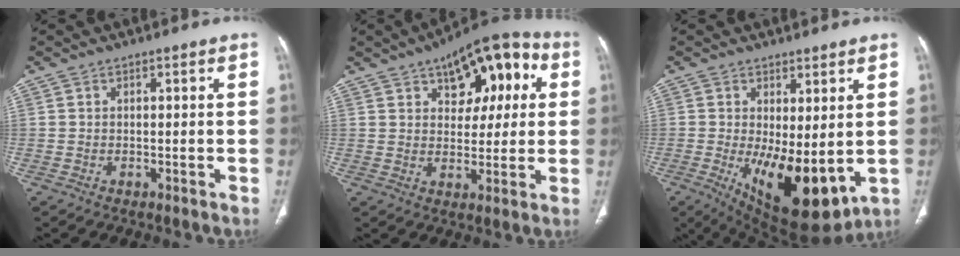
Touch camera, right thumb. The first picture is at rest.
{"total": 16.6, "force": [6.2, 8.9, 12.6], "torque": [-0.120, 0.011, 0.086]}
{"total": 14.7, "force": [-1.8, 6.1, 13.2], "torque": [-0.200, -0.033, -0.006]}